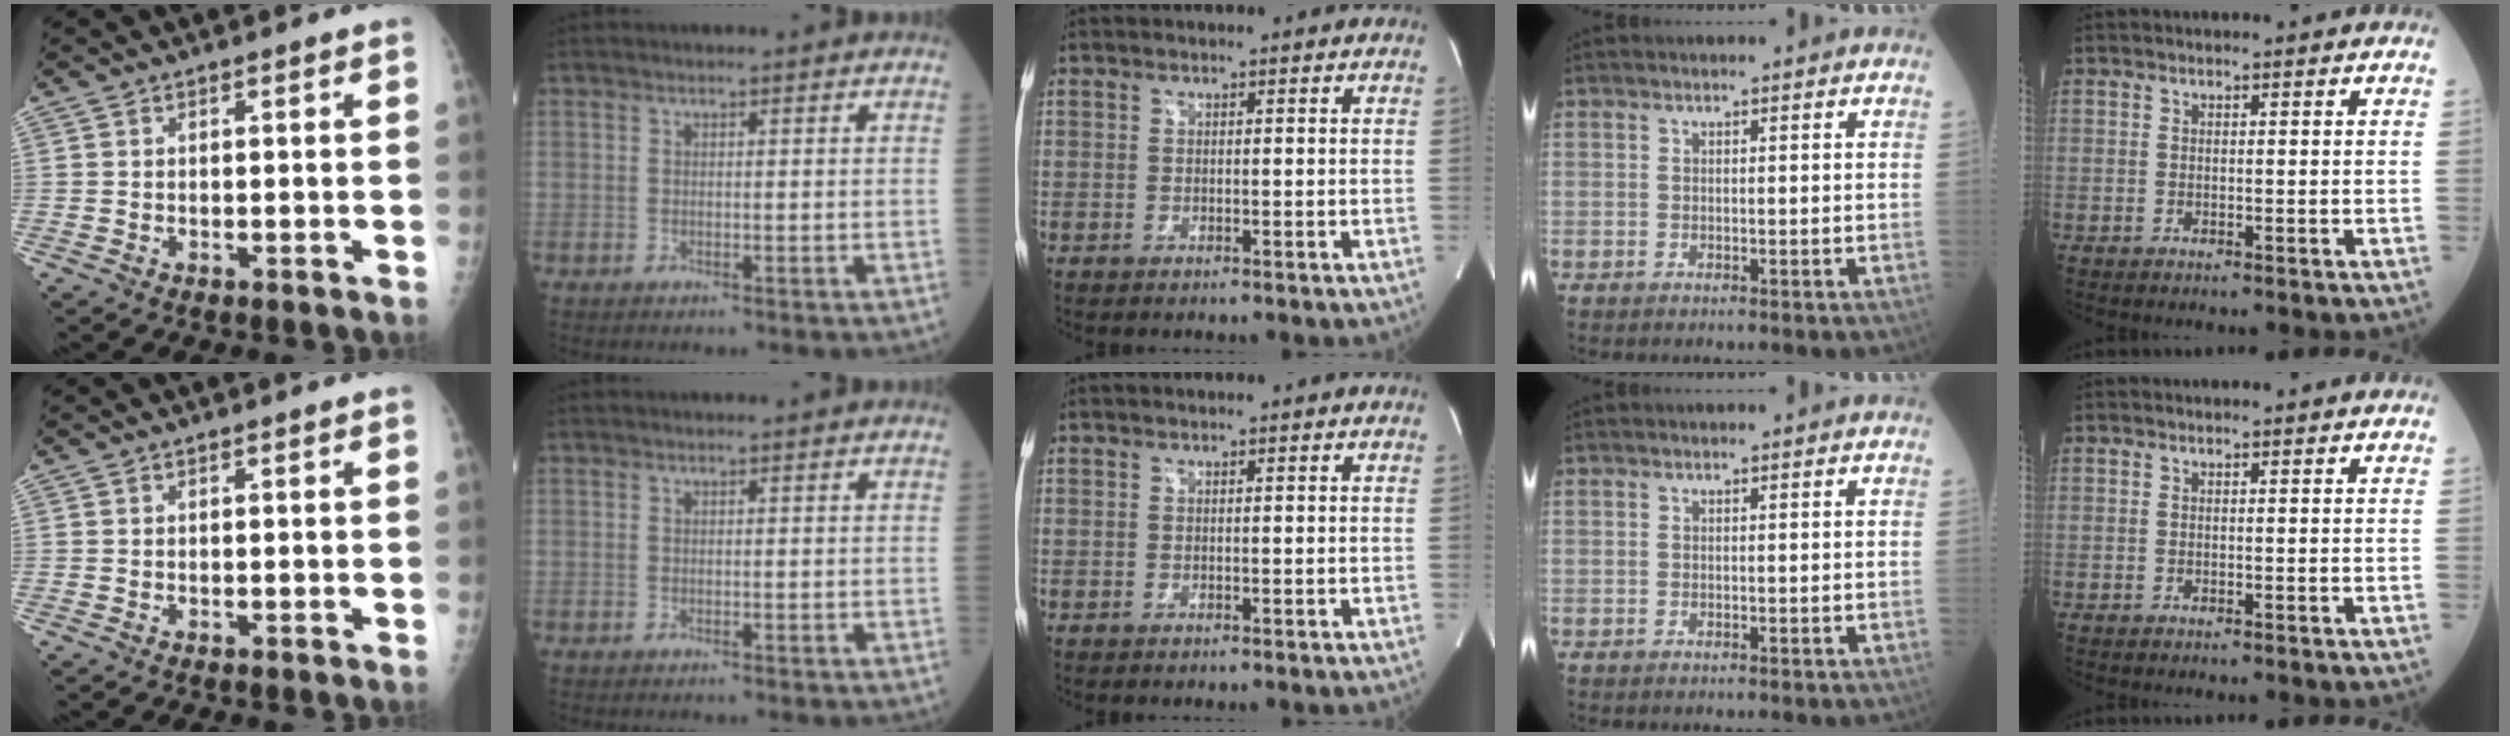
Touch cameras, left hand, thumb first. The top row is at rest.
{}